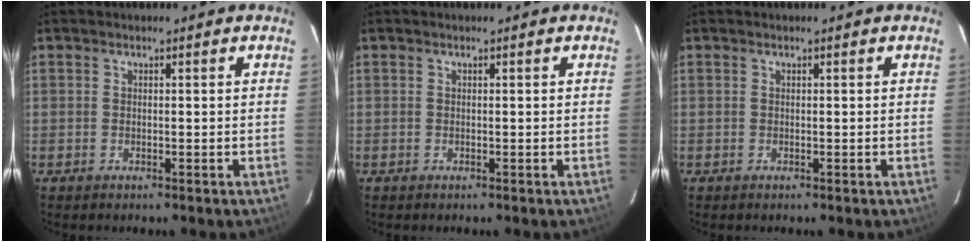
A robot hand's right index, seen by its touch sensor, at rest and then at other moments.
{"total": 0.0}
{"total": 0.0}